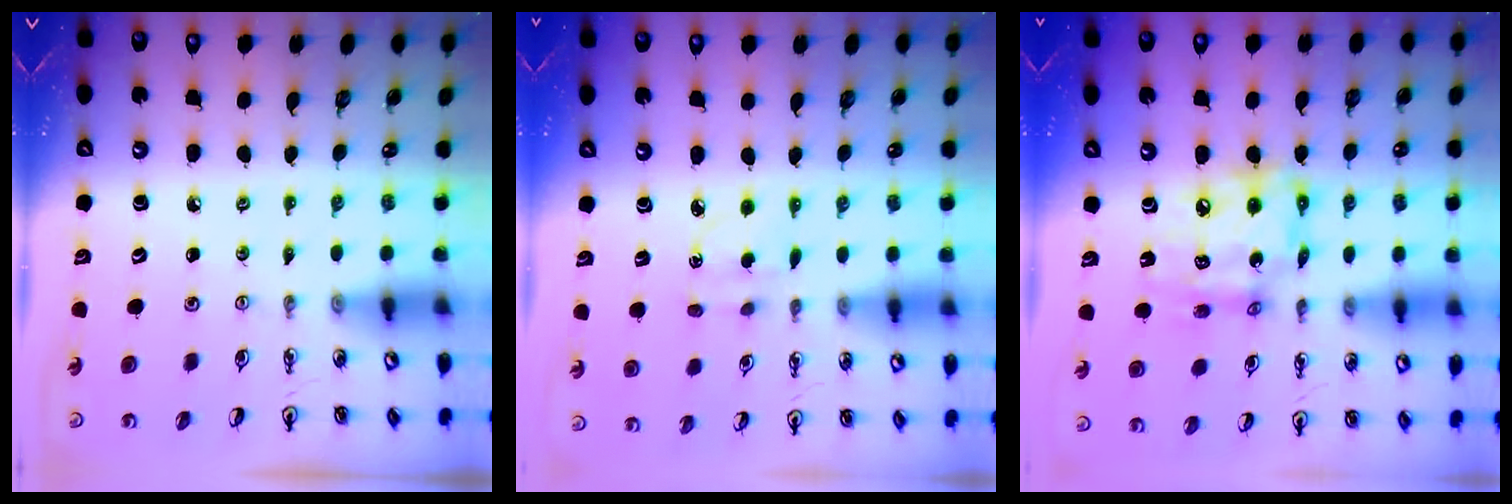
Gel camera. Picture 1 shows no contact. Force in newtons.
{"total": 3.0, "press": 2.9, "slide": 0.8}
{"total": 13.6, "press": 13.5, "slide": 1.7}